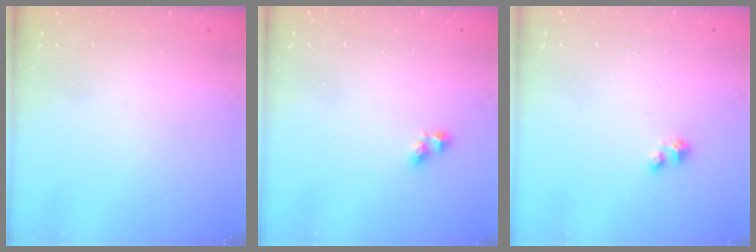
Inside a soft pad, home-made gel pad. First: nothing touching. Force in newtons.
{"total": 2.9, "press": 2.6, "slide": 1.1}
{"total": 2.8, "press": 2.8, "slide": 0.1}